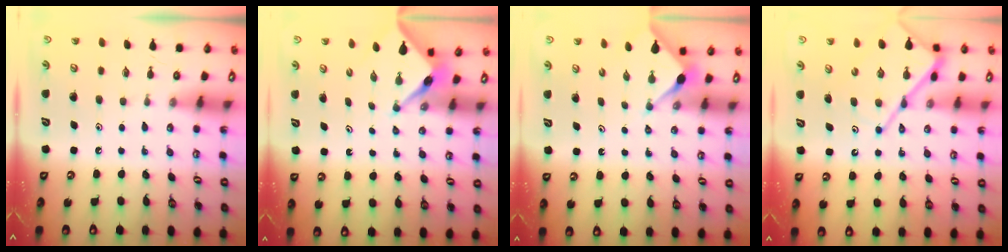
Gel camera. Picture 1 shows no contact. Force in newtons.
{"total": 3.1, "press": 3.1, "slide": 0.3}
{"total": 2.9, "press": 2.9, "slide": 0.4}
{"total": 13.0, "press": 12.9, "slide": 1.2}